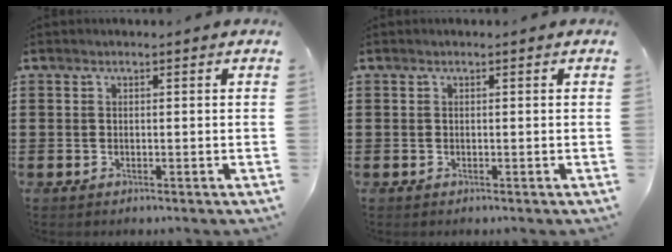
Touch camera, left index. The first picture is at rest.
{"total": 0.0}